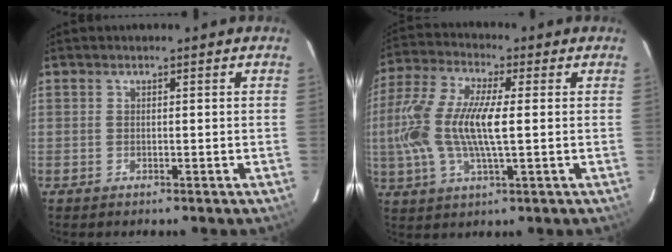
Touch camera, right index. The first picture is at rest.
{"total": 15.9, "force": [-0.1, 4.5, 15.2], "torque": [-0.305, 0.004, -0.008]}